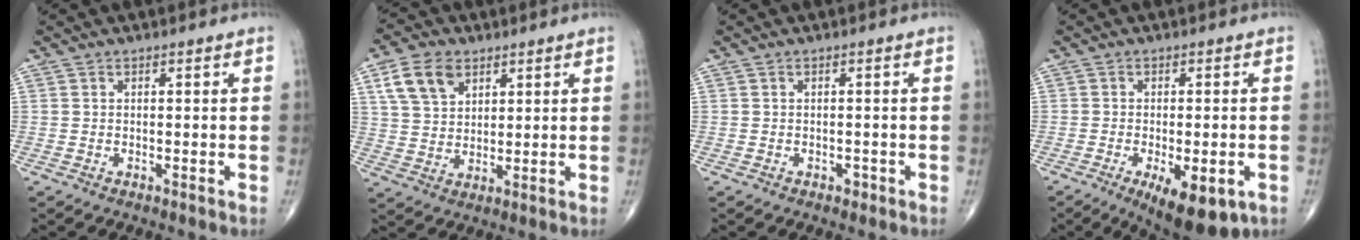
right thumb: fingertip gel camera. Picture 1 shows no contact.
{"total": 8.9, "force": [4.4, 5.8, 5.1], "torque": [-0.080, -0.011, 0.086]}
{"total": 1.0, "force": [-0.5, 0.7, 0.4], "torque": [-0.002, 0.002, -0.009]}
{"total": 11.7, "force": [-4.9, 4.7, 9.5], "torque": [-0.130, -0.006, -0.063]}